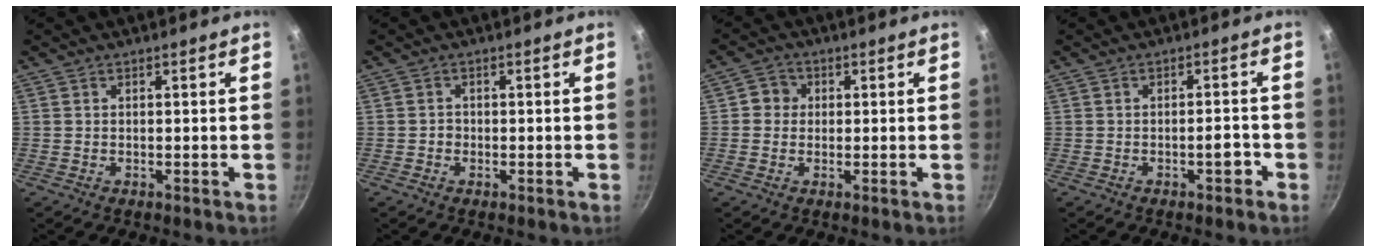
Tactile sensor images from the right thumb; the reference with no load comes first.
{"total": 1.1, "force": [-0.4, 0.9, 0.3], "torque": [-0.003, 0.002, -0.009]}
{"total": 3.5, "force": [0.3, 3.3, 1.0], "torque": [0.008, 0.003, -0.005]}
{"total": 2.7, "force": [-1.5, 1.1, 2.0], "torque": [-0.016, 0.018, -0.020]}